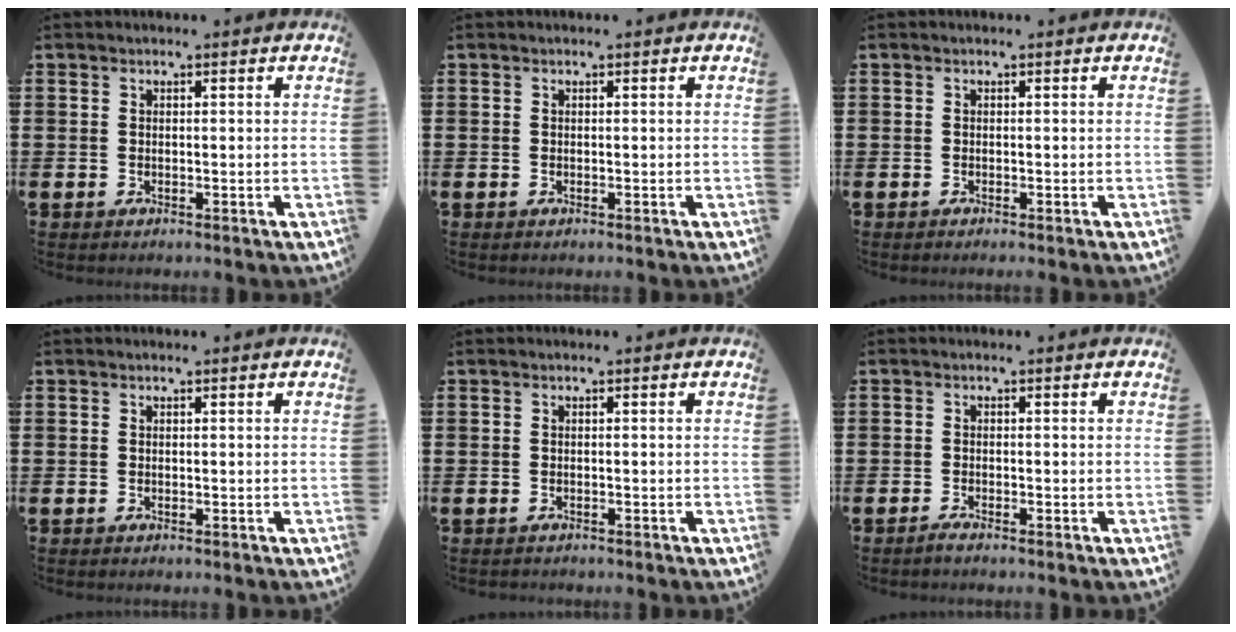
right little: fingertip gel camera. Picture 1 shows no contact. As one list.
[{"total": 0.0}, {"total": 0.0}, {"total": 0.0}, {"total": 0.0}, {"total": 0.9, "force": [-0.6, 0.1, 0.6], "torque": [-0.010, -0.002, -0.012]}]